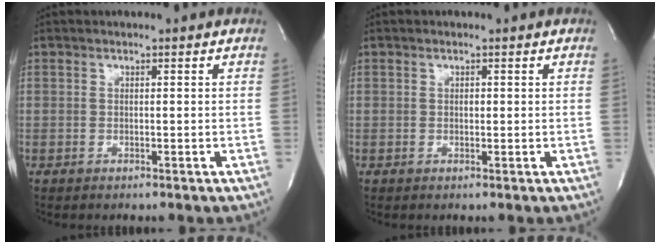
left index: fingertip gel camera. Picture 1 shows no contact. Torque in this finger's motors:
{"motor_torque": [0.06, -0.02, 0.00, 0.00]}